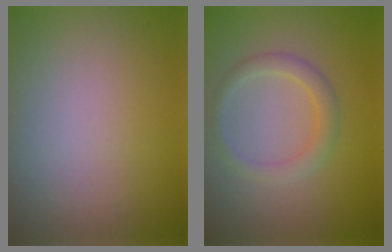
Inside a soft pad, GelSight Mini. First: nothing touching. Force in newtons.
{"total": 2.2, "press": 2.2, "slide": 0.0}